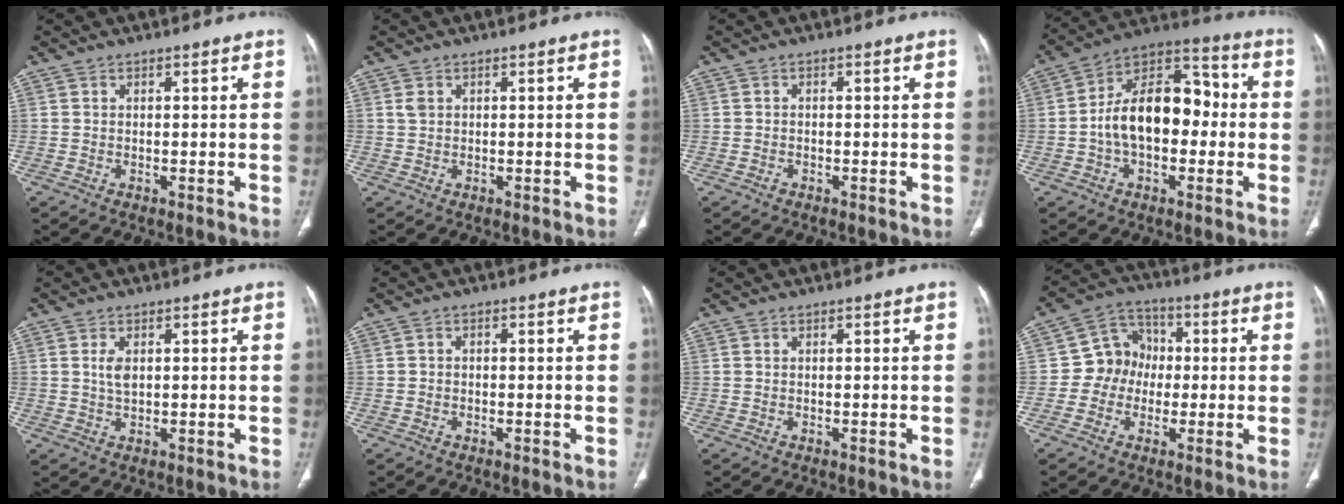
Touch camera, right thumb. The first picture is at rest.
{"total": 1.4, "force": [0.6, 1.0, 0.8], "torque": [-0.017, 0.003, 0.016]}
{"total": 0.7, "force": [-0.5, 0.5, 0.2], "torque": [-0.004, 0.001, -0.012]}
{"total": 17.1, "force": [-1.1, 10.7, 13.3], "torque": [-0.197, 0.047, -0.028]}
{"total": 2.8, "force": [0.7, 1.5, 2.3], "torque": [-0.044, -0.003, 0.017]}
{"total": 0.6, "force": [-0.3, 0.4, 0.3], "torque": [-0.003, 0.002, -0.010]}
{"total": 0.0}
{"total": 8.7, "force": [-0.8, 7.9, 3.5], "torque": [-0.021, 0.026, -0.028]}